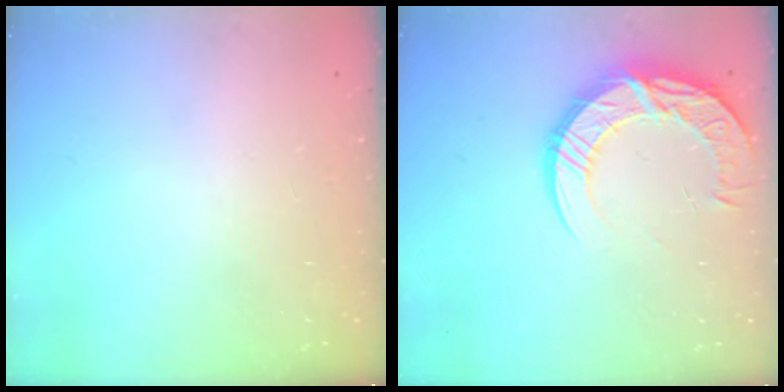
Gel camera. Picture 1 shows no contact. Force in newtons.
{"total": 18.4, "press": 18.4, "slide": 1.0}